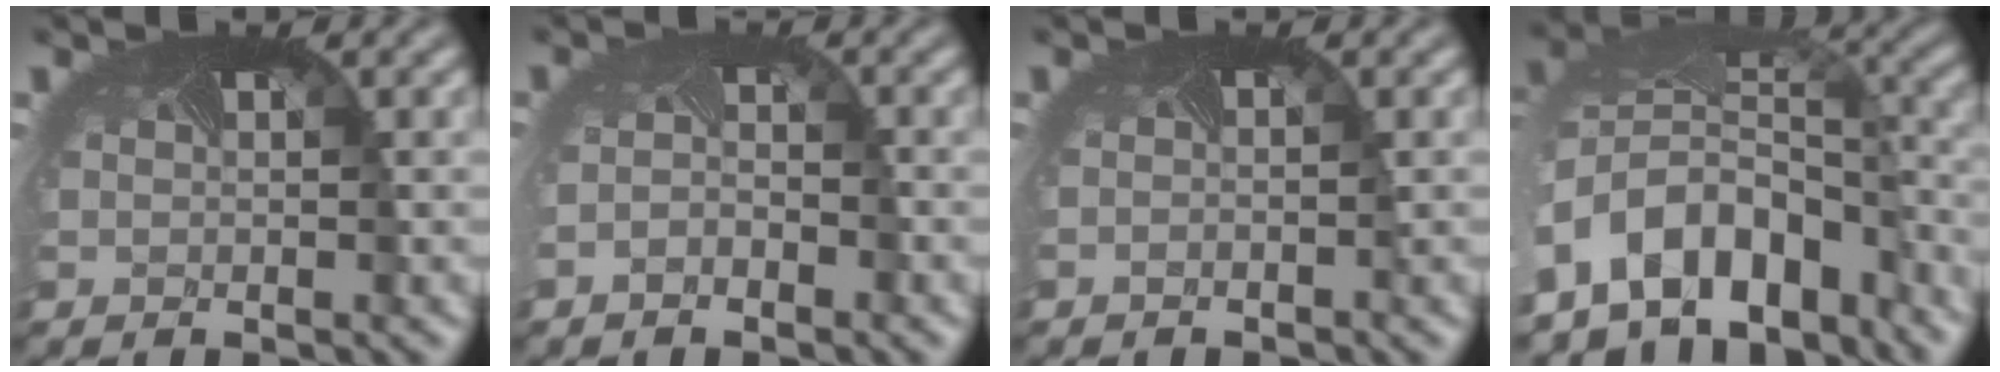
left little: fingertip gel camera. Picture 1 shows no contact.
{"total": 1.5, "force": [-1.2, 0.5, 0.8], "torque": [-0.020, -0.006, -0.020]}
{"total": 0.8, "force": [-0.8, -0.2, 0.2], "torque": [-0.006, -0.004, -0.012]}
{"total": 12.1, "force": [-6.0, 8.7, 5.9], "torque": [-0.145, -0.024, -0.088]}